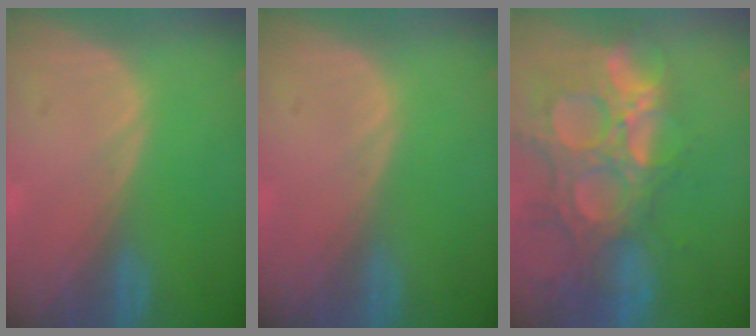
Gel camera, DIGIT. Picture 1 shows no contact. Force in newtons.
{"total": 0.0}
{"total": 14.8, "press": 12.3, "slide": 8.2}